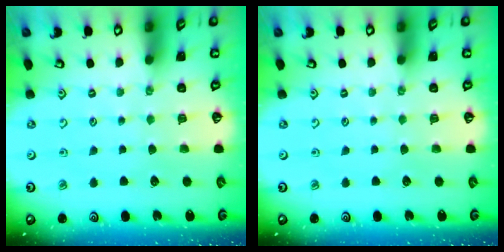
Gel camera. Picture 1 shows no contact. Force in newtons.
{"total": 0.0}